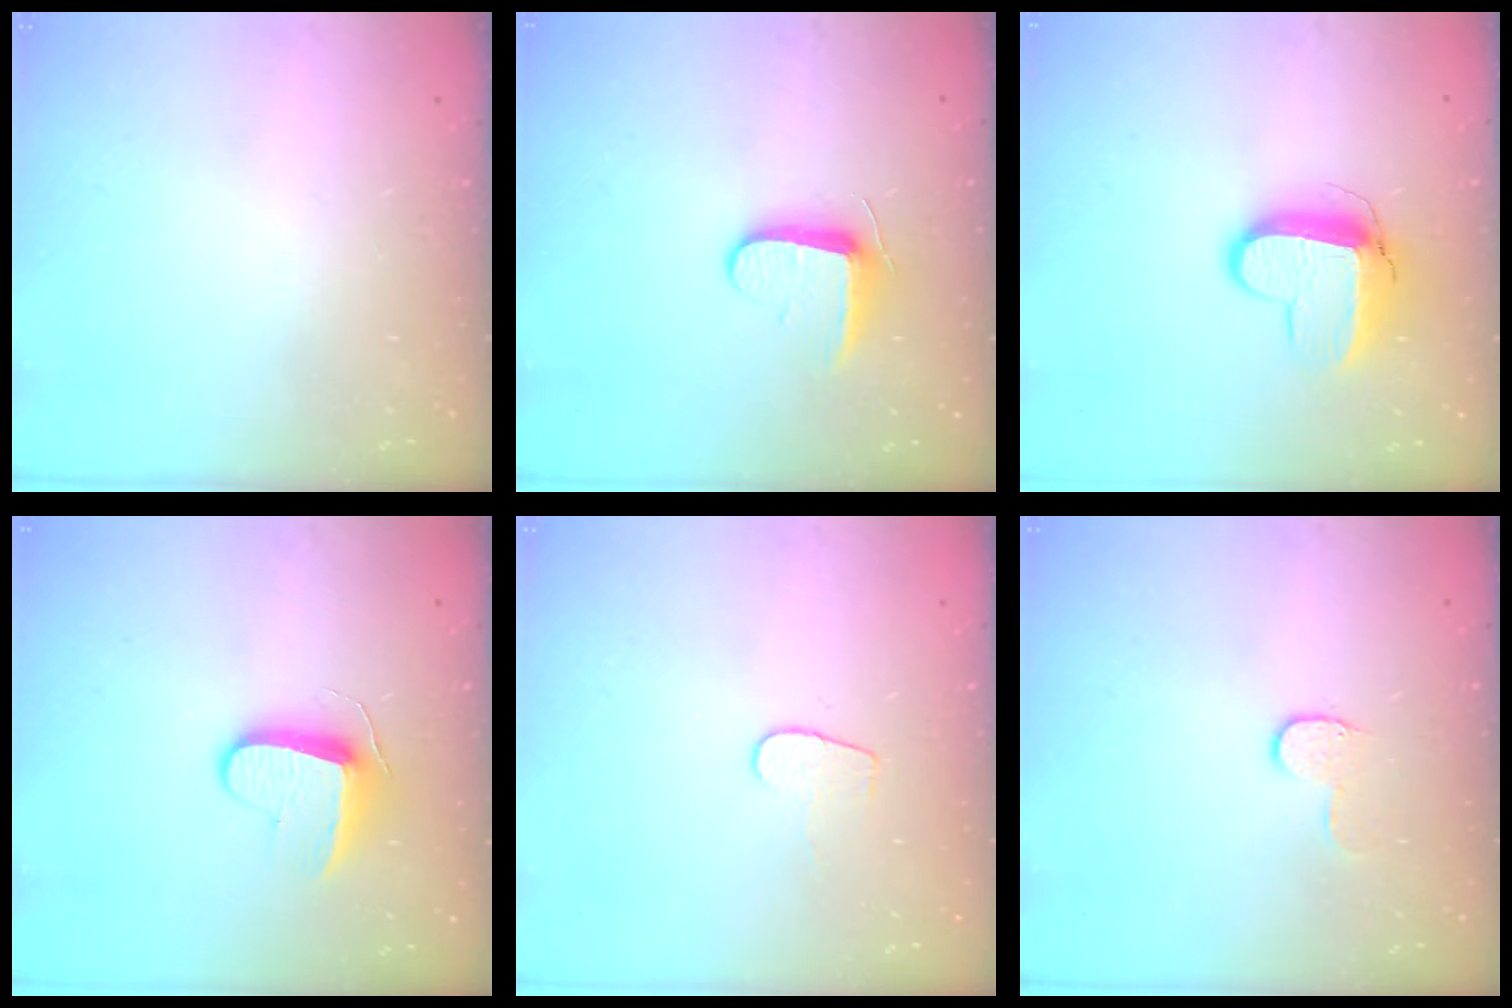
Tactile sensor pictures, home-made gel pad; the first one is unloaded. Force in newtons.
{"total": 8.7, "press": 8.6, "slide": 1.4}
{"total": 10.3, "press": 10.3, "slide": 1.2}
{"total": 9.2, "press": 9.2, "slide": 0.7}
{"total": 5.4, "press": 5.4, "slide": 0.6}
{"total": 4.6, "press": 4.6, "slide": 0.5}